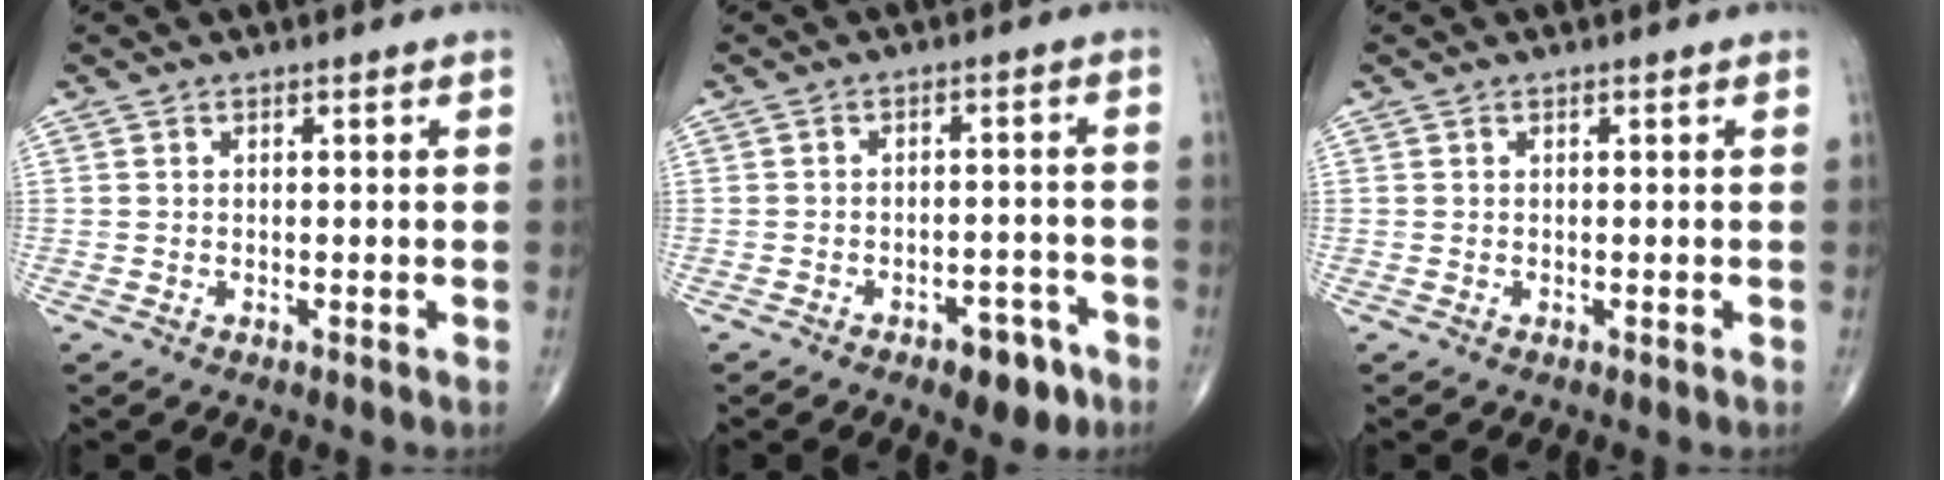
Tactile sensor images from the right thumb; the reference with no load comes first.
{"total": 6.7, "force": [-4.0, 3.4, 4.1], "torque": [-0.034, 0.028, -0.051]}
{"total": 0.0}